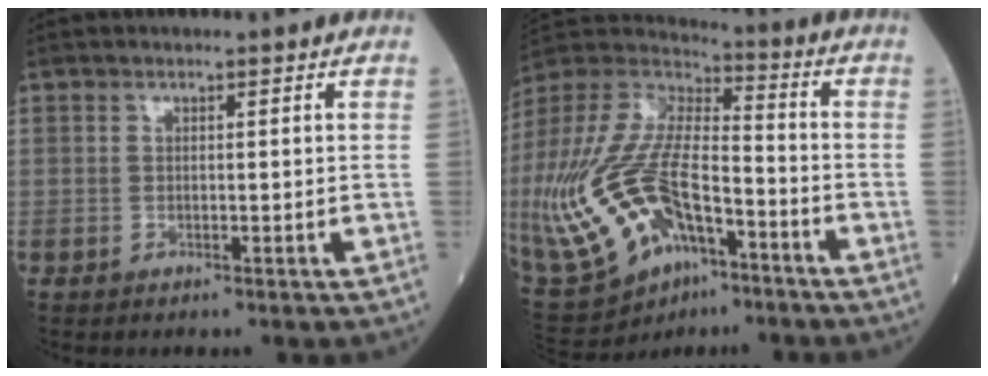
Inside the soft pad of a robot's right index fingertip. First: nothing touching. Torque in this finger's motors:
{"motor_torque": [2.14, 0.00, 1.05, 0.18]}